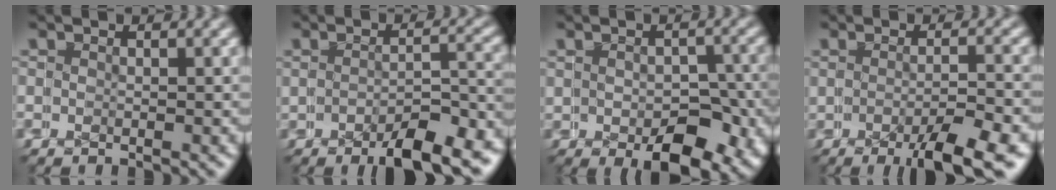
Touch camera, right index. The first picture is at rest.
{"total": 4.5, "force": [-4.1, 0.1, 1.8], "torque": [0.009, 0.013, -0.066]}
{"total": 4.9, "force": [-2.9, 2.0, 3.3], "torque": [-0.030, -0.014, -0.036]}
{"total": 5.0, "force": [-4.0, 0.5, 3.0], "torque": [-0.012, 0.007, -0.062]}